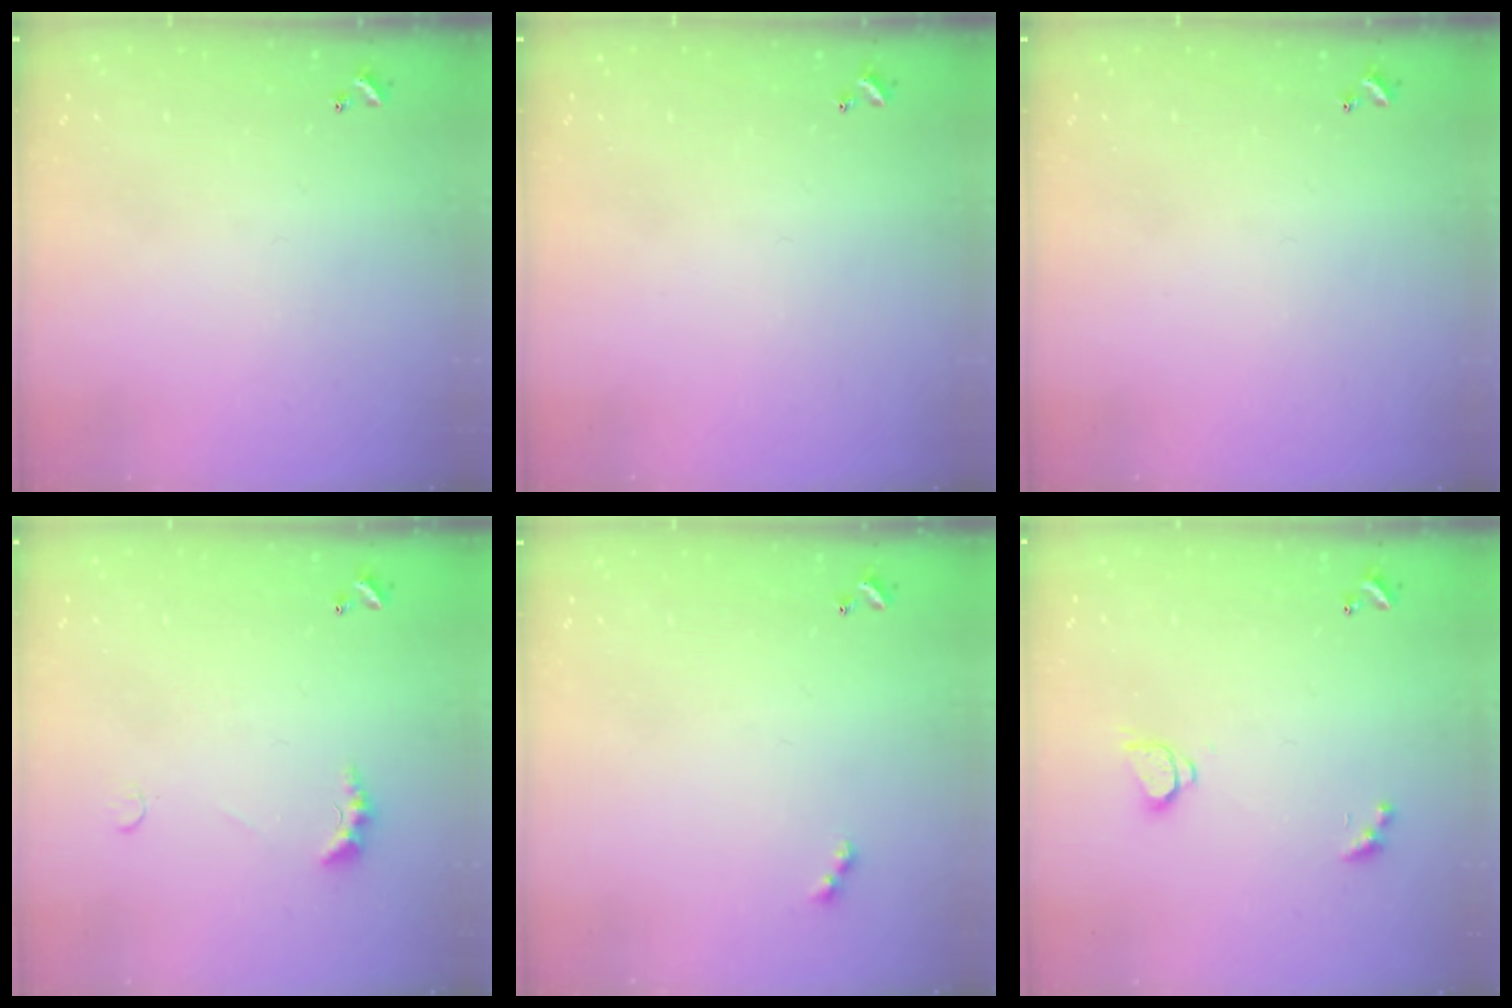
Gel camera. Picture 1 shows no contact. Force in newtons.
{"total": 0.0}
{"total": 0.0}
{"total": 2.2, "press": 2.1, "slide": 0.7}
{"total": 2.5, "press": 2.5, "slide": 0.6}
{"total": 1.9, "press": 1.8, "slide": 0.3}